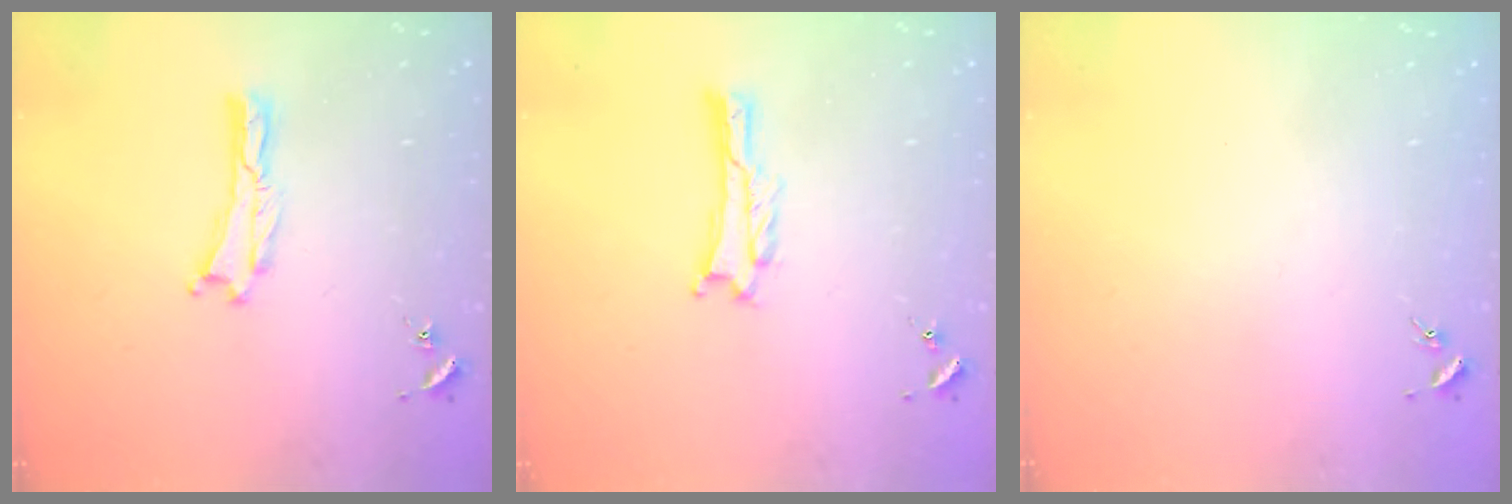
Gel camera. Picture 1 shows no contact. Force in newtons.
{"total": 1.0, "press": 1.0, "slide": 0.1}
{"total": 0.0}